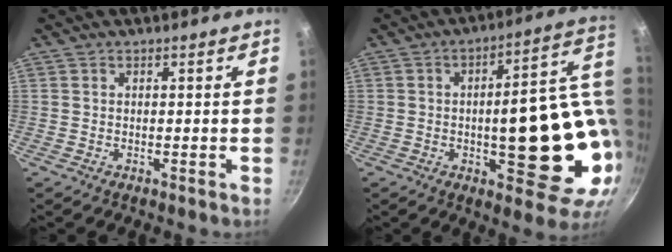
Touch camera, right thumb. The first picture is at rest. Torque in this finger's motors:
{"motor_torque": [2.46, 2.55, 2.03, -0.46, 0.15]}